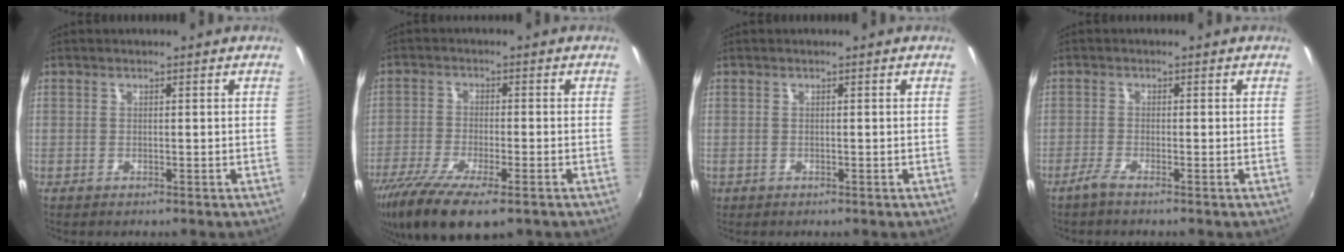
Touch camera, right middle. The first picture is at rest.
{"total": 13.2, "force": [-8.9, 3.8, 9.1], "torque": [-0.195, -0.049, -0.159]}
{"total": 1.1, "force": [-0.5, 0.9, 0.3], "torque": [-0.008, -0.004, -0.006]}
{"total": 2.0, "force": [-1.6, -0.1, 1.1], "torque": [-0.034, -0.004, -0.035]}